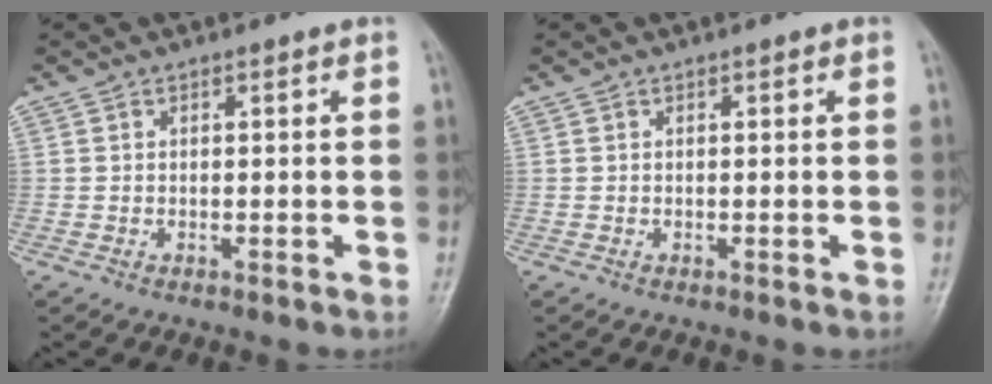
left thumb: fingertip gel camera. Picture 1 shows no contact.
{"total": 0.0}